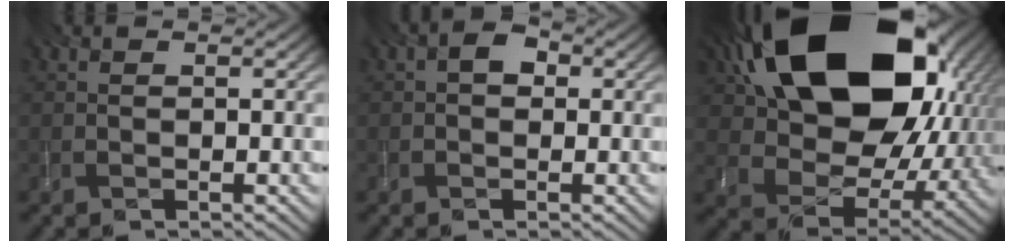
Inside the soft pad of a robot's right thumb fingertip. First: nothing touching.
{"total": 2.5, "force": [0.2, 1.7, 1.7], "torque": [-0.026, 0.010, -0.002]}
{"total": 21.5, "force": [7.9, 14.2, 14.1], "torque": [-0.312, -0.008, 0.178]}